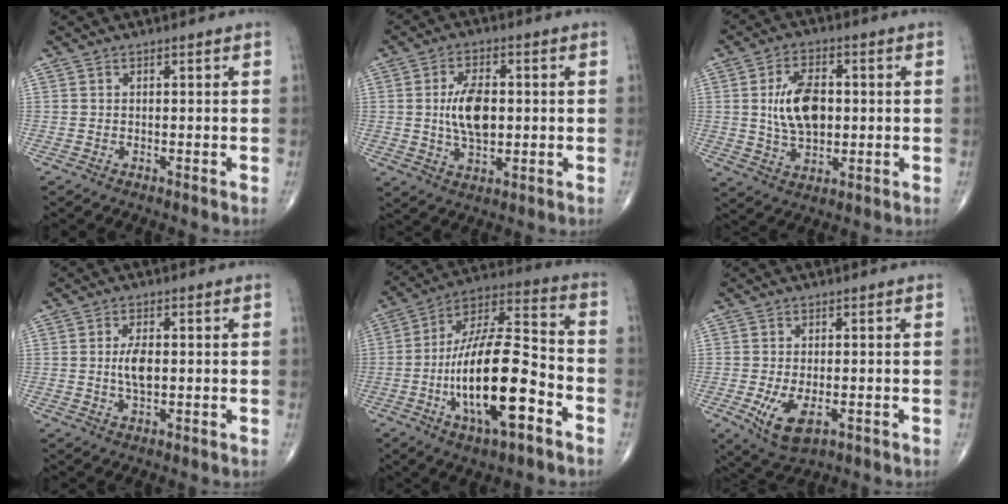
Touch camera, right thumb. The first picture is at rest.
{"total": 9.3, "force": [0.4, 5.0, 7.8], "torque": [-0.131, -0.001, 0.010]}
{"total": 11.0, "force": [0.8, 6.3, 8.9], "torque": [-0.147, 0.001, 0.020]}
{"total": 4.6, "force": [0.1, 2.2, 4.1], "torque": [-0.076, -0.005, 0.001]}
{"total": 21.7, "force": [-6.9, 7.7, 19.0], "torque": [-0.339, 0.046, -0.112]}
{"total": 7.7, "force": [-2.4, 3.7, 6.3], "torque": [-0.116, -0.010, -0.031]}